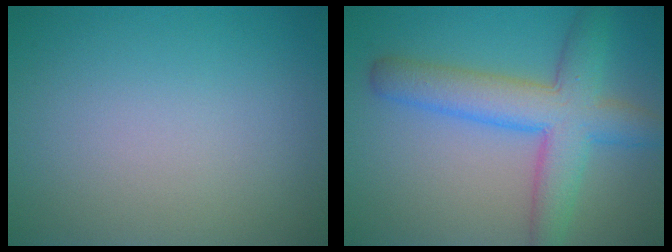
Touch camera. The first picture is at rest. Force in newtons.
{"total": 7.0, "press": 7.0, "slide": 0.2}